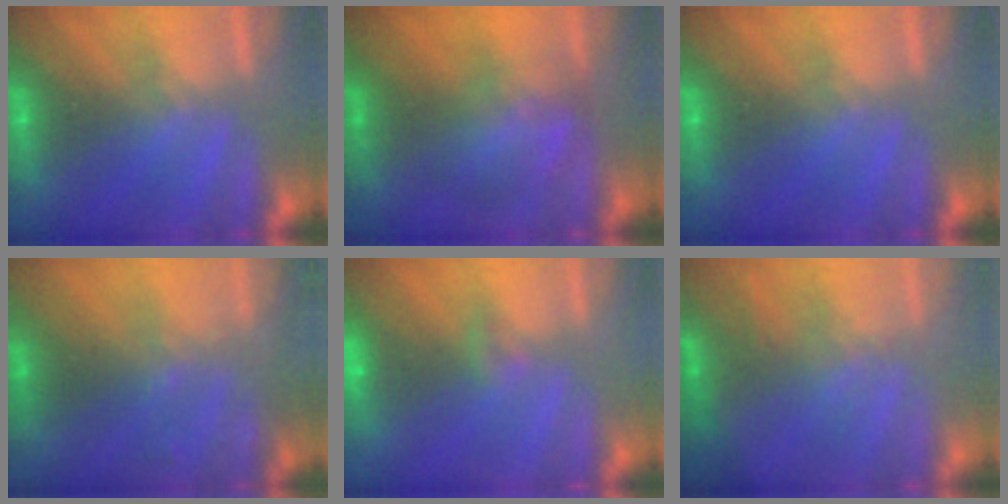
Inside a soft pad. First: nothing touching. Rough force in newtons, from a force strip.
{"total": 2.8}
{"total": 0.0}
{"total": 2.0}
{"total": 1.4}
{"total": 2.5}